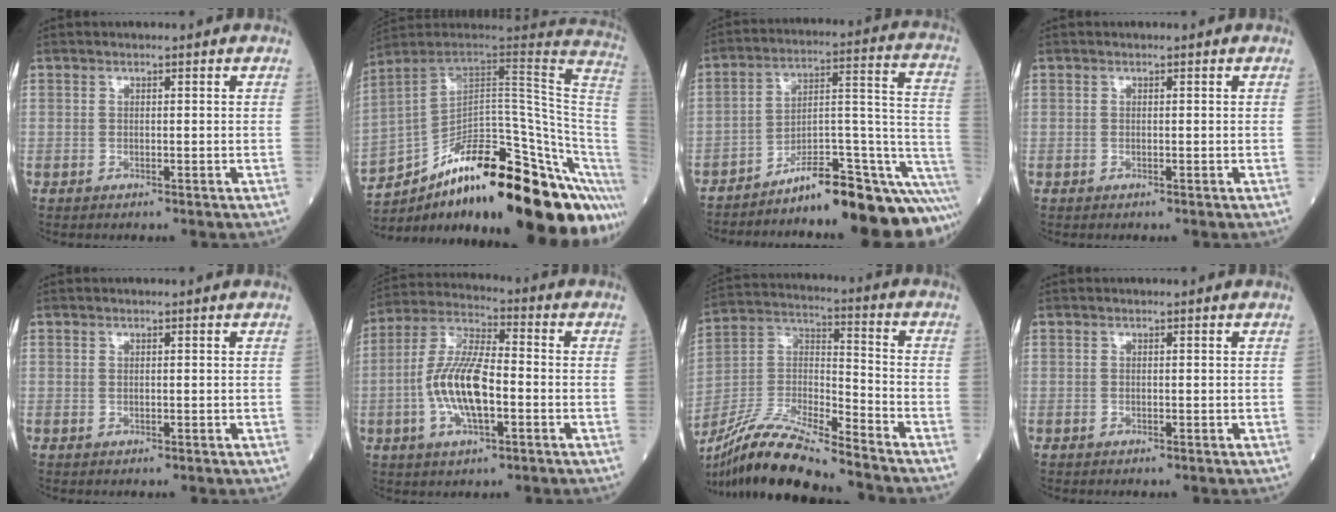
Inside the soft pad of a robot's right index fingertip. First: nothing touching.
{"total": 30.3, "force": [-16.5, 6.6, 24.5], "torque": [-0.250, 0.028, -0.243]}
{"total": 16.7, "force": [-14.6, 0.7, 8.1], "torque": [-0.059, 0.054, -0.219]}
{"total": 0.0}
{"total": 0.0}
{"total": 11.8, "force": [-2.4, 3.6, 11.0], "torque": [-0.232, 0.008, -0.046]}
{"total": 17.0, "force": [-14.9, 0.8, 8.1], "torque": [-0.168, -0.008, -0.282]}
{"total": 0.0}